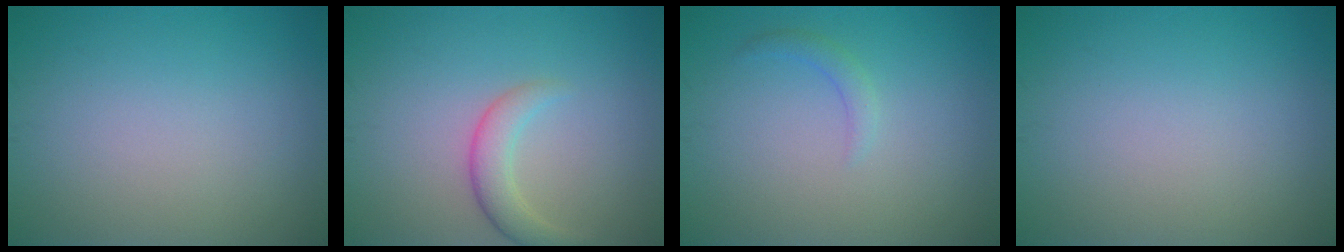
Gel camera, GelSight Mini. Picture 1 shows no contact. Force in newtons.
{"total": 2.6, "press": 2.6, "slide": 0.2}
{"total": 1.1, "press": 1.1, "slide": 0.1}
{"total": 0.0}